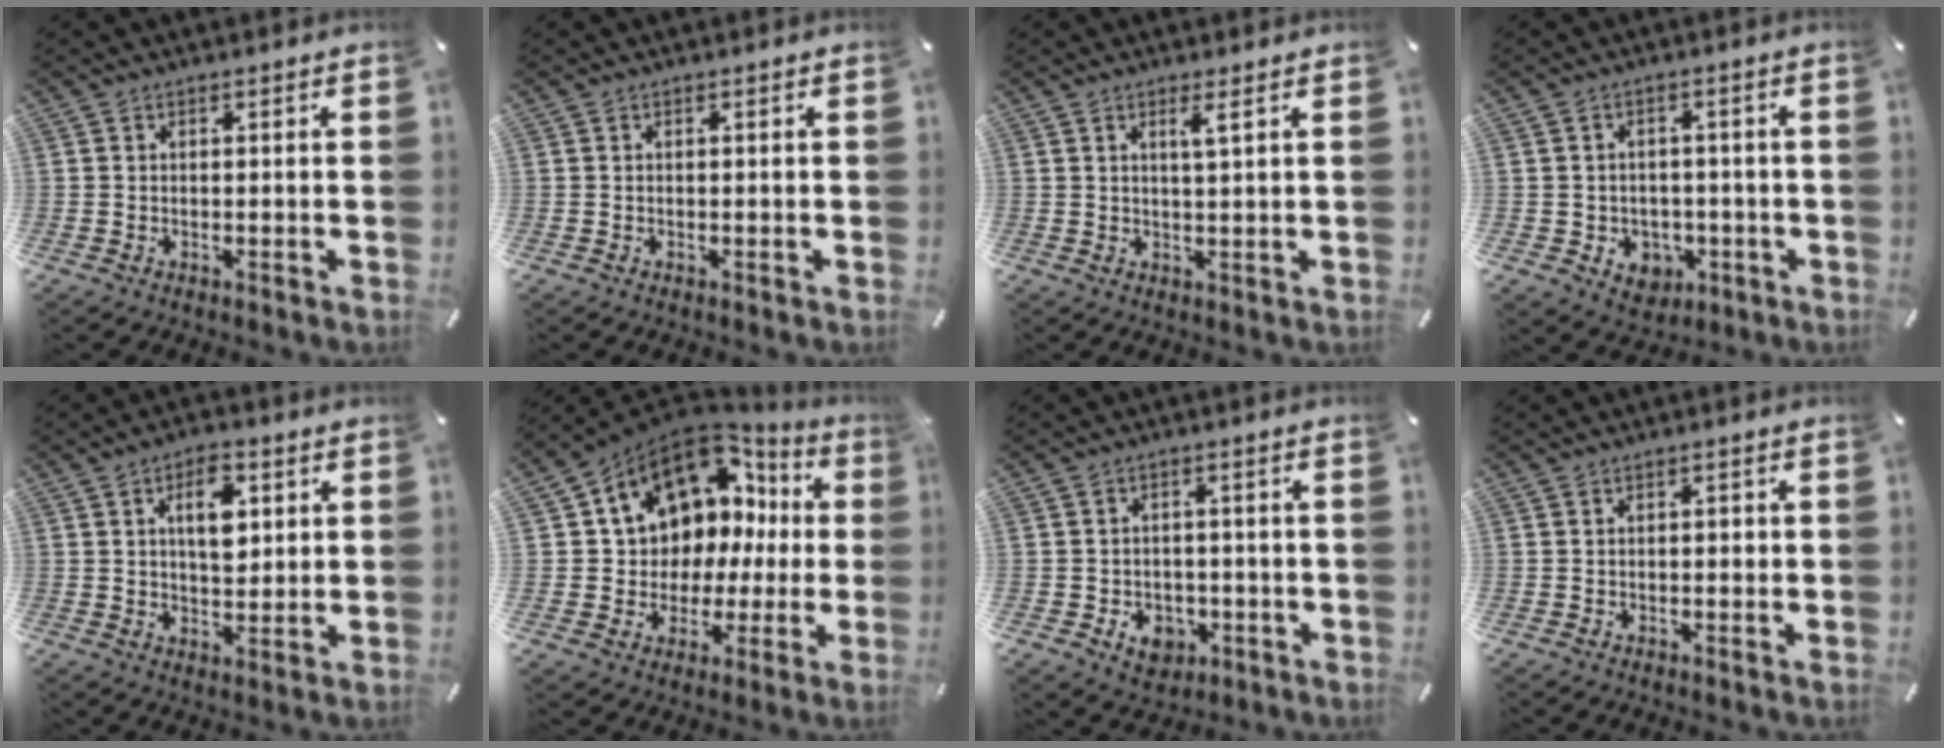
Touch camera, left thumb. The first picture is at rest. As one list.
[{"total": 0.0}, {"total": 2.6, "force": [1.4, -0.1, 2.1], "torque": [-0.048, -0.004, 0.023]}, {"total": 5.2, "force": [-1.2, 4.8, 1.8], "torque": [-0.024, 0.004, -0.022]}, {"total": 8.7, "force": [2.7, 5.1, 6.5], "torque": [-0.090, -0.006, 0.040]}, {"total": 13.0, "force": [6.5, 9.9, 5.4], "torque": [-0.099, -0.057, 0.120]}, {"total": 6.0, "force": [-2.0, 5.0, 2.6], "torque": [-0.032, 0.008, -0.035]}, {"total": 1.1, "force": [0.0, 0.7, 0.8], "torque": [-0.017, 0.004, -0.003]}]